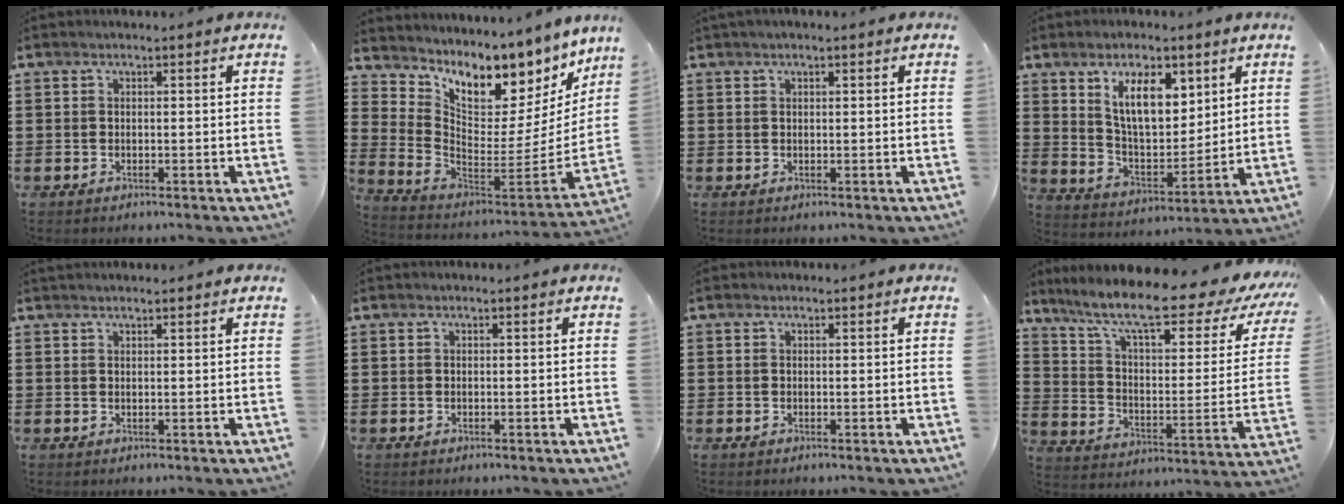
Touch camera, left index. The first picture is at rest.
{"total": 8.5, "force": [7.4, 2.8, 3.0], "torque": [-0.088, -0.072, 0.125]}
{"total": 0.8, "force": [0.4, 0.2, 0.6], "torque": [-0.012, 0.002, 0.007]}
{"total": 10.0, "force": [5.6, 4.6, 6.8], "torque": [-0.128, -0.007, 0.099]}
{"total": 0.9, "force": [0.9, 0.1, 0.2], "torque": [-0.006, 0.000, 0.017]}
{"total": 0.0}
{"total": 0.0}
{"total": 12.4, "force": [9.1, 1.6, 8.3], "torque": [-0.176, -0.057, 0.146]}